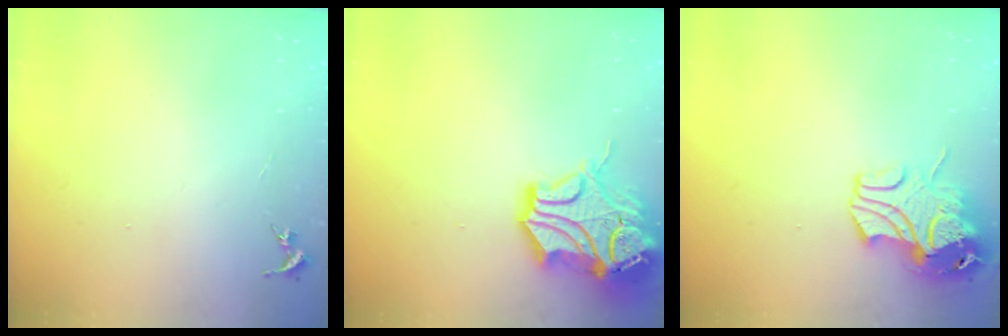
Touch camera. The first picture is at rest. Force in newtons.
{"total": 16.4, "press": 16.3, "slide": 2.2}
{"total": 12.1, "press": 12.0, "slide": 1.8}